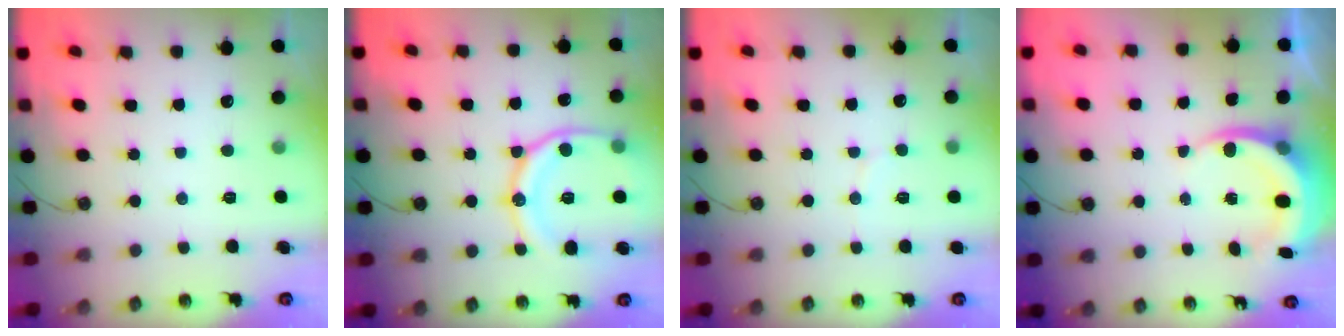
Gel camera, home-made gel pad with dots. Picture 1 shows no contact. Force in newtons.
{"total": 16.9, "press": 16.8, "slide": 1.9}
{"total": 4.0, "press": 4.0, "slide": 0.5}
{"total": 6.4, "press": 6.3, "slide": 1.1}